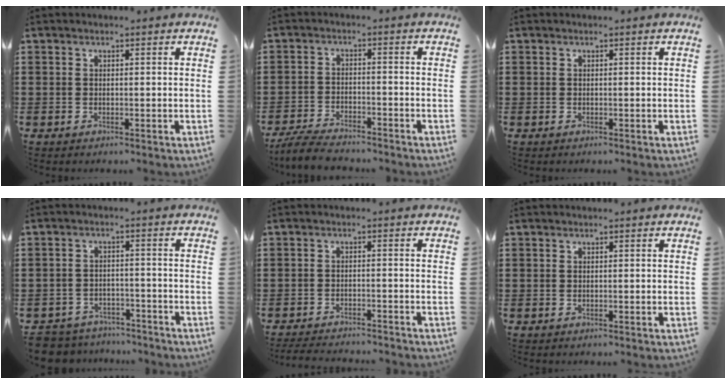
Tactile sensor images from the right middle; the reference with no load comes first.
{"total": 4.9, "force": [-4.6, 0.5, 1.5], "torque": [-0.039, -0.004, -0.093]}
{"total": 0.0}
{"total": 4.3, "force": [-4.2, 0.7, -0.1], "torque": [-0.019, -0.001, -0.094]}
{"total": 2.9, "force": [-2.8, 0.0, 0.5], "torque": [-0.011, -0.001, -0.057]}
{"total": 0.0}